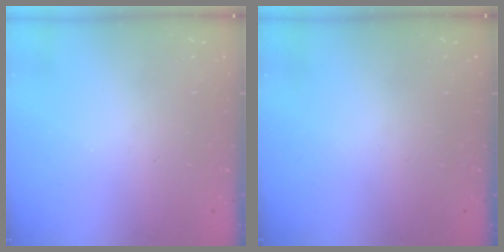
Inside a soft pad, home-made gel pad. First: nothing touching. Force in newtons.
{"total": 0.0}